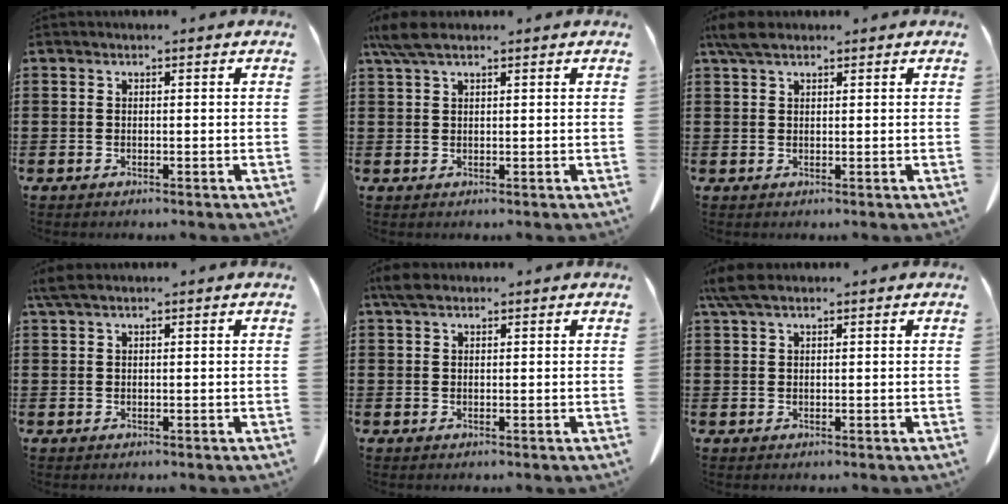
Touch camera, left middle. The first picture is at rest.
{"total": 3.9, "force": [2.5, 1.0, 2.8], "torque": [-0.069, 0.001, 0.045]}
{"total": 3.0, "force": [2.1, 0.9, 1.9], "torque": [-0.044, 0.004, 0.040]}
{"total": 1.8, "force": [1.1, 0.3, 1.4], "torque": [-0.031, 0.000, 0.022]}
{"total": 2.4, "force": [1.6, 1.0, 1.5], "torque": [-0.036, 0.005, 0.030]}
{"total": 3.5, "force": [2.2, 0.9, 2.5], "torque": [-0.055, 0.004, 0.041]}